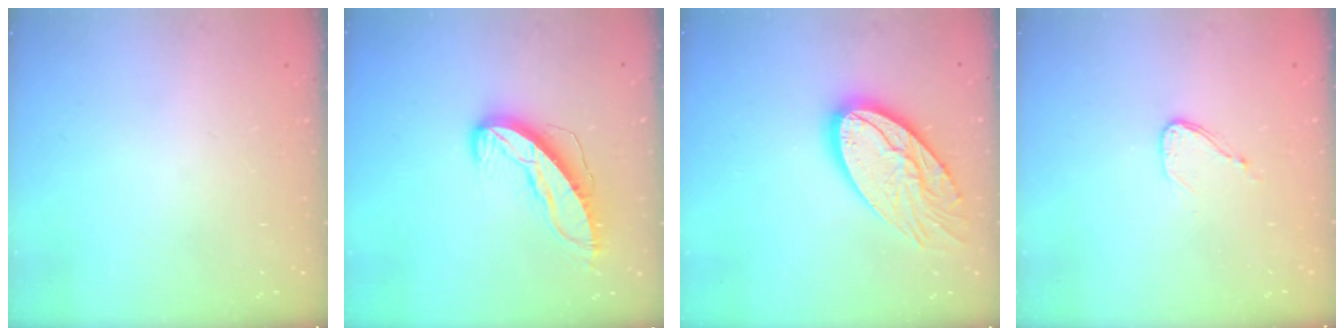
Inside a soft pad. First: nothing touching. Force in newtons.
{"total": 9.8, "press": 9.8, "slide": 0.5}
{"total": 18.9, "press": 18.9, "slide": 1.4}
{"total": 6.6, "press": 6.5, "slide": 0.7}